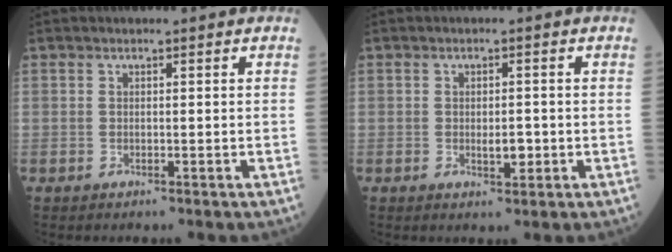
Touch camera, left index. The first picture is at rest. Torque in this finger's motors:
{"motor_torque": [0.54, -0.13, 0.05, 0.04]}